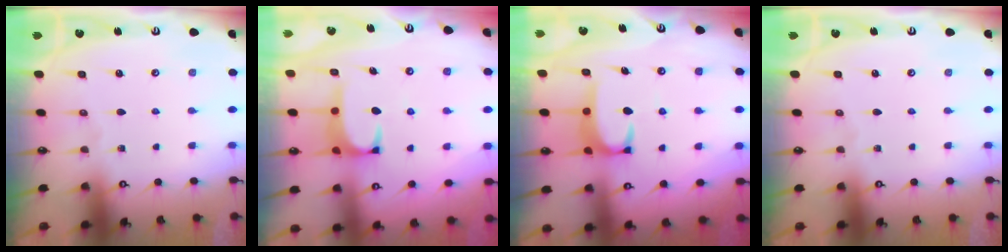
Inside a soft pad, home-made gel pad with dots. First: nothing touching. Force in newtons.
{"total": 1.4, "press": 1.3, "slide": 0.5}
{"total": 3.2, "press": 3.2, "slide": 0.3}
{"total": 0.0}